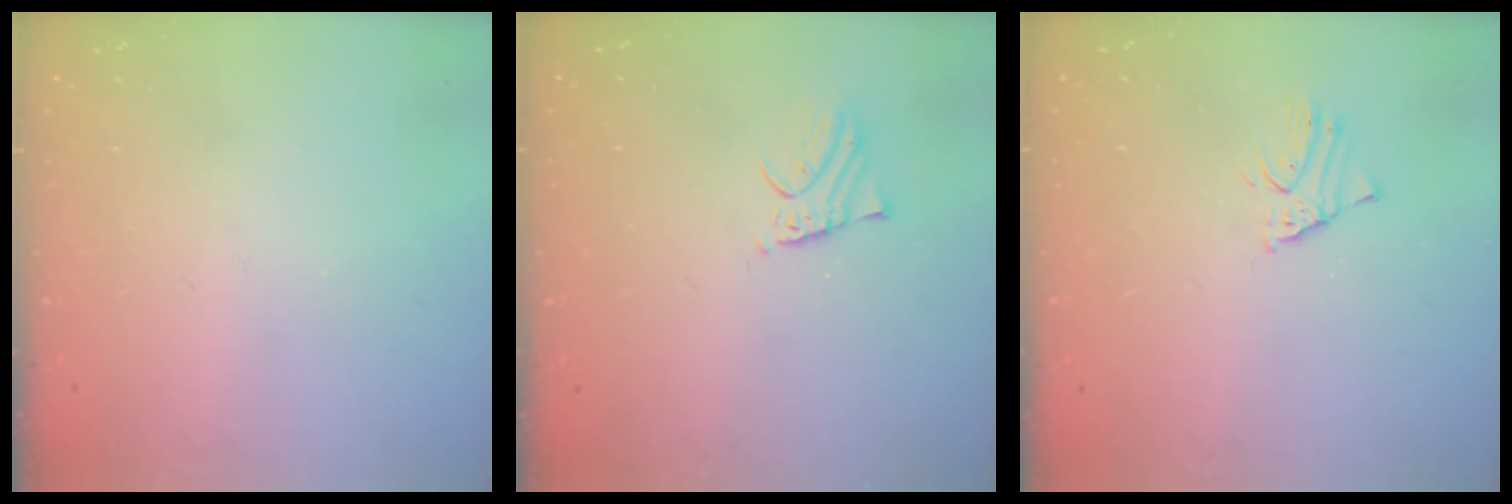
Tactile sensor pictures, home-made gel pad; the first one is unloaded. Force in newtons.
{"total": 2.3, "press": 2.3, "slide": 0.1}
{"total": 1.5, "press": 1.5, "slide": 0.1}